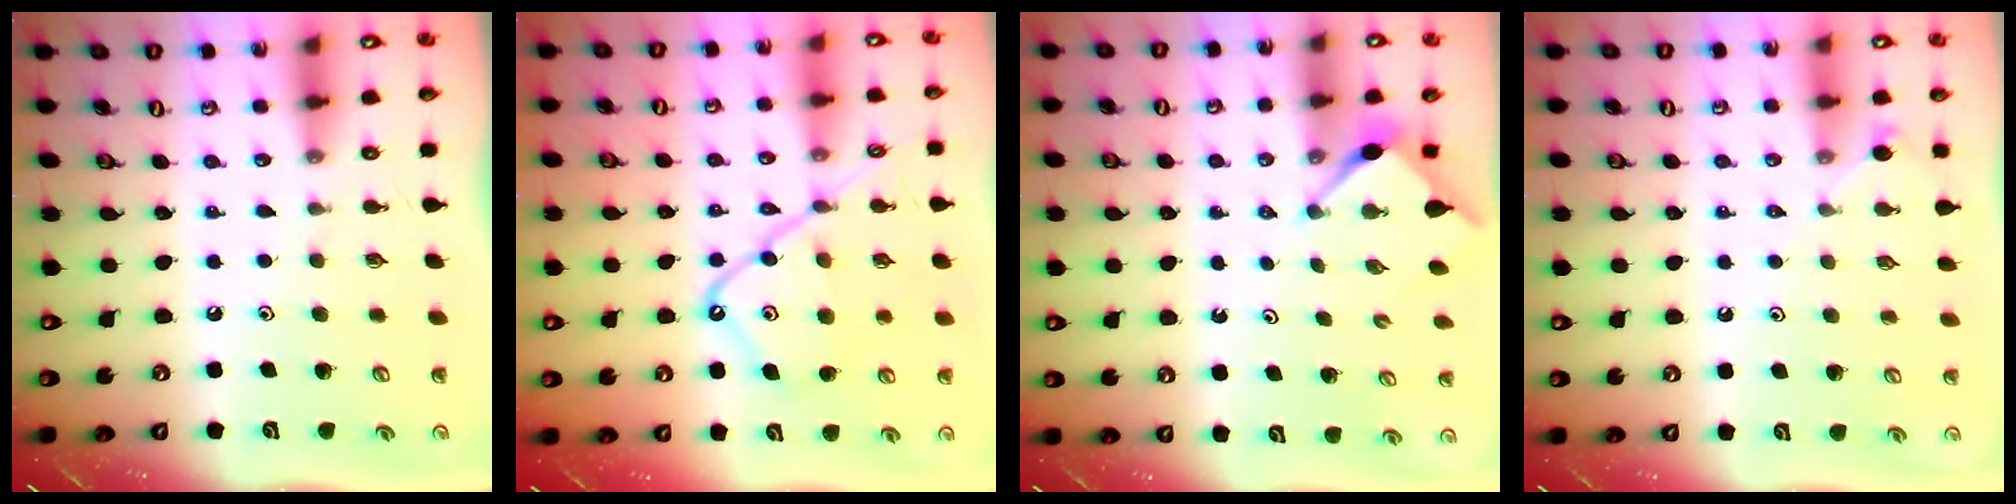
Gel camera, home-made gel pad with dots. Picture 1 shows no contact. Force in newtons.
{"total": 15.3, "press": 15.2, "slide": 1.6}
{"total": 2.8, "press": 2.8, "slide": 0.3}
{"total": 3.8, "press": 3.7, "slide": 0.7}